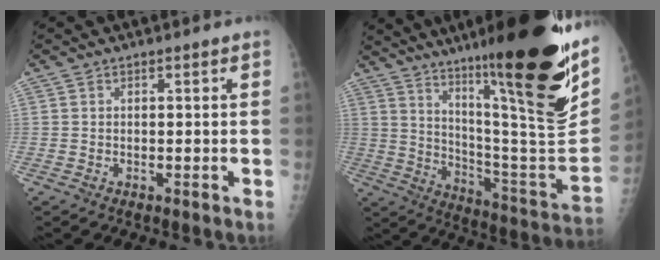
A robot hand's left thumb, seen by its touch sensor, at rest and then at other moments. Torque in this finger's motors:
{"motor_torque": [3.42, 1.56, 1.92, -0.85, 0.61]}